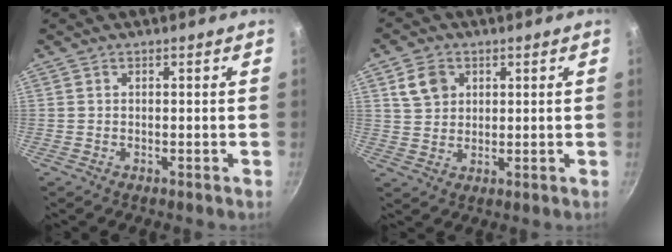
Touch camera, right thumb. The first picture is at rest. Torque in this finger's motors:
{"motor_torque": [0.10, 0.49, 0.11, -0.29, 0.02]}